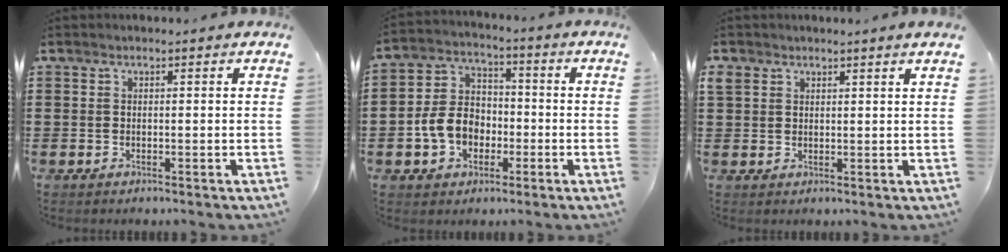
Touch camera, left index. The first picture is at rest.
{"total": 7.8, "force": [-2.3, 6.2, 4.2], "torque": [-0.109, 0.016, -0.047]}
{"total": 1.8, "force": [1.7, 0.5, 0.6], "torque": [-0.017, 0.003, 0.033]}